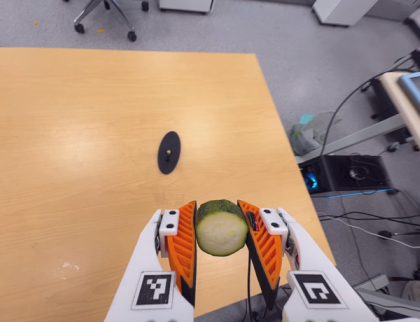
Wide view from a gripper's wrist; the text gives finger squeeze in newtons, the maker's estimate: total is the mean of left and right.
{"total": 11.2, "left": 9.9, "right": 12.5}